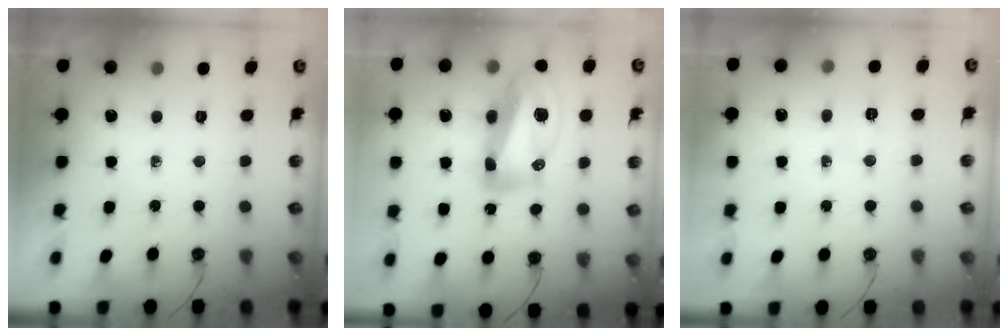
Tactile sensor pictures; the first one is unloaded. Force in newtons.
{"total": 18.8, "press": 18.7, "slide": 1.8}
{"total": 4.1, "press": 2.3, "slide": 3.4}